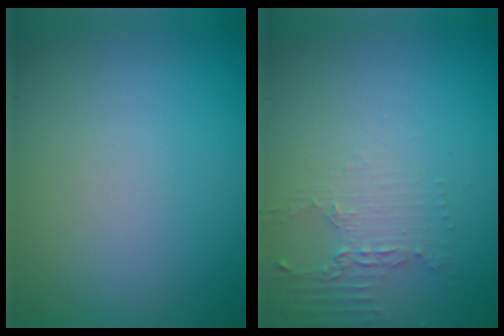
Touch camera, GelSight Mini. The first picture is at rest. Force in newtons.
{"total": 2.1, "press": 1.5, "slide": 1.4}